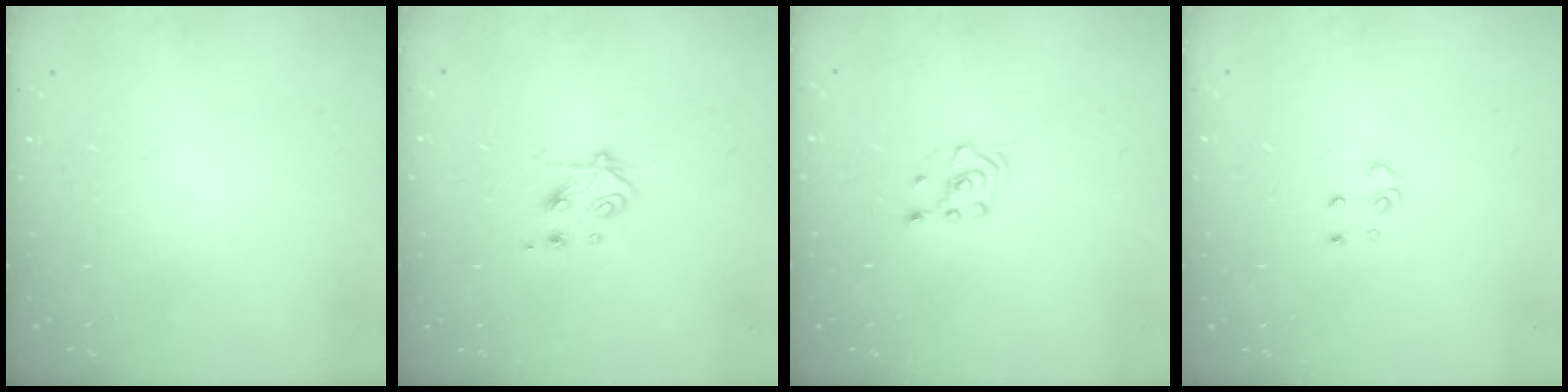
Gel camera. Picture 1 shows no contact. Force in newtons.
{"total": 4.8, "press": 4.8, "slide": 0.6}
{"total": 2.1, "press": 2.1, "slide": 0.1}
{"total": 4.5, "press": 4.4, "slide": 0.5}